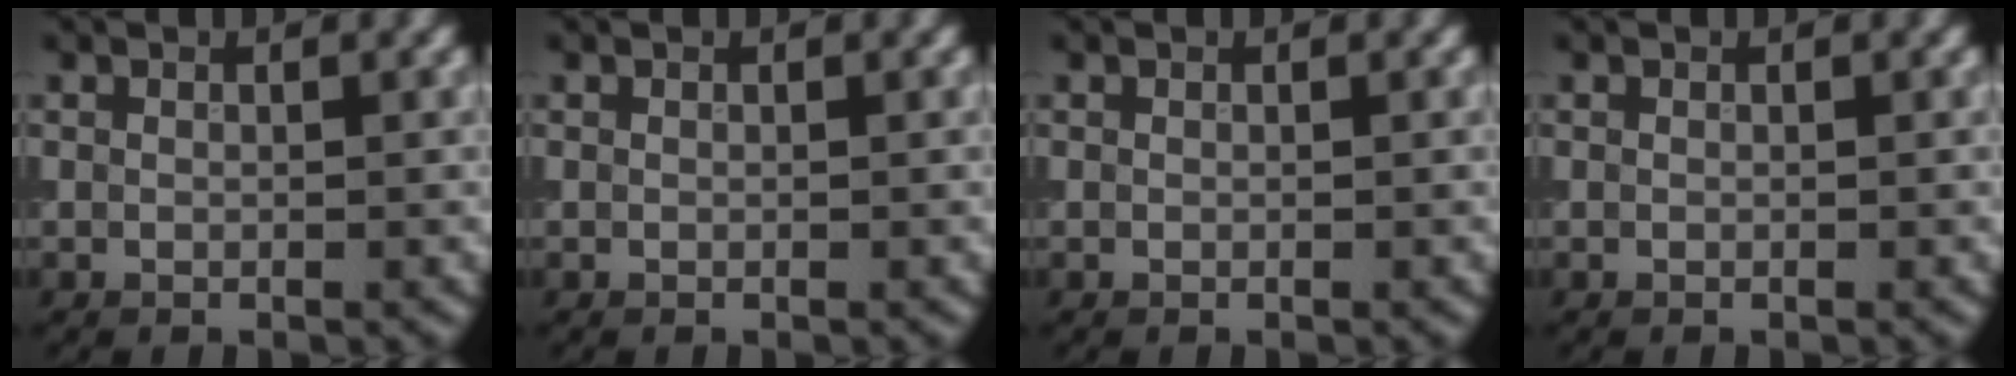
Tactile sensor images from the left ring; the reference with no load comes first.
{"total": 0.0}
{"total": 0.0}
{"total": 0.0}